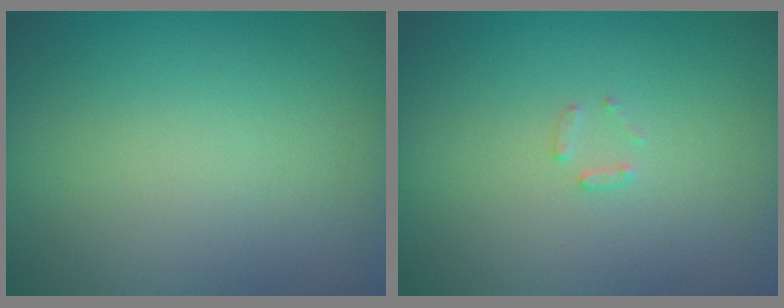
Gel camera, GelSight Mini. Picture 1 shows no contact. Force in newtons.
{"total": 0.9, "press": 0.9, "slide": 0.2}